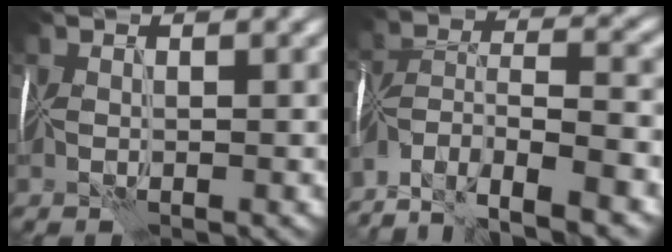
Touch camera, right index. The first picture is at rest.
{"total": 10.2, "force": [-7.3, 3.7, 6.0], "torque": [-0.114, 0.011, -0.134]}